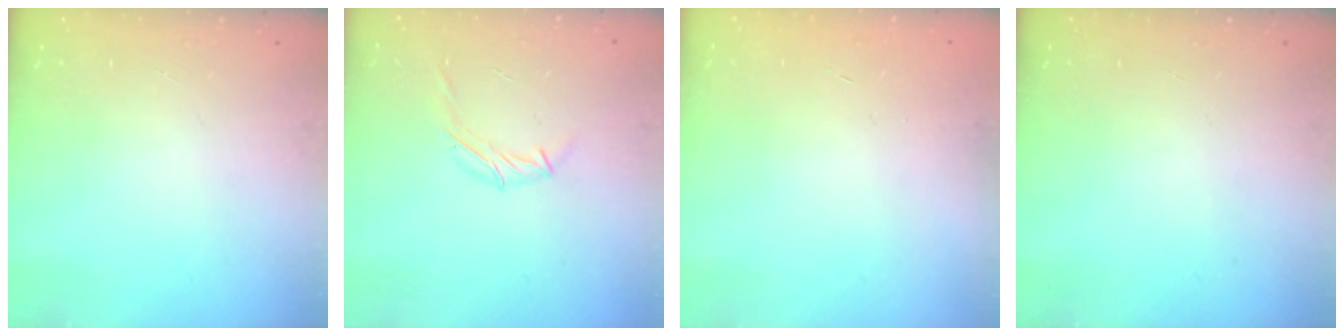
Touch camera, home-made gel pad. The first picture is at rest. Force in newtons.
{"total": 6.4, "press": 6.3, "slide": 1.4}
{"total": 0.6, "press": 0.5, "slide": 0.2}
{"total": 0.0}